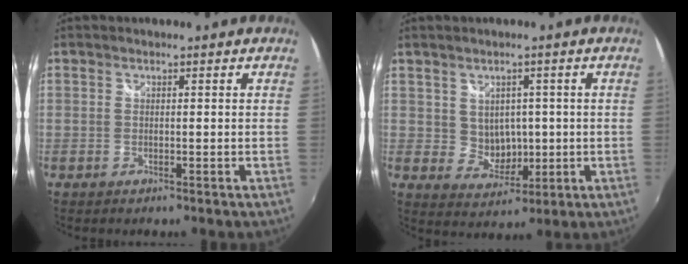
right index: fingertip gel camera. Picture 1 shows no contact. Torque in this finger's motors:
{"motor_torque": [0.02, 0.06, 0.06, 0.00]}